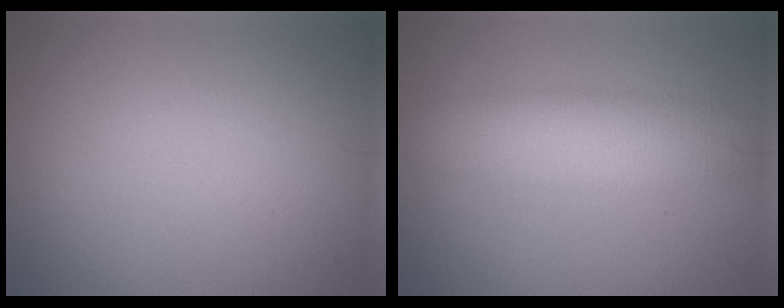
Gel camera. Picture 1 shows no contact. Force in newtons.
{"total": 5.9, "press": 5.9, "slide": 0.4}